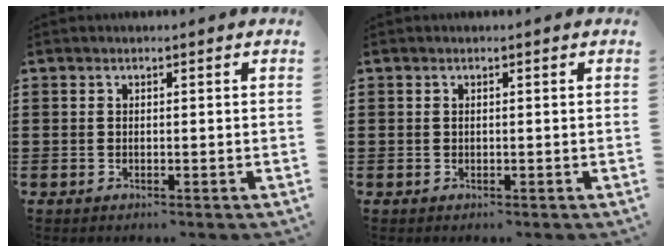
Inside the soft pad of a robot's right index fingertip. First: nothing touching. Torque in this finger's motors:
{"motor_torque": [0.69, 0.73, 0.00, 0.02]}